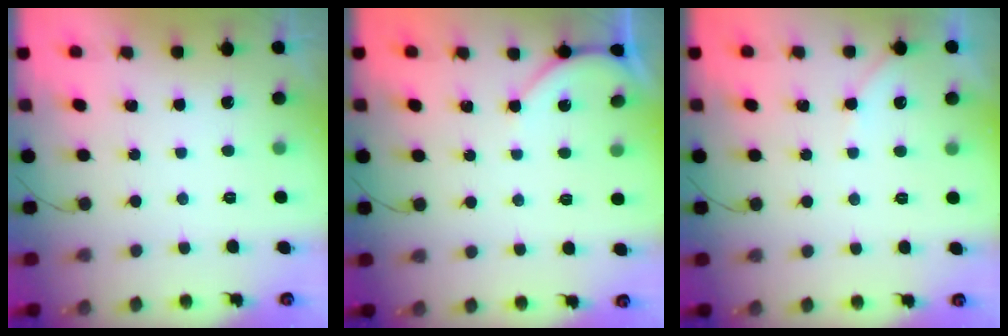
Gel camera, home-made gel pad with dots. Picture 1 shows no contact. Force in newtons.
{"total": 3.9, "press": 3.8, "slide": 0.5}
{"total": 3.6, "press": 3.5, "slide": 0.5}